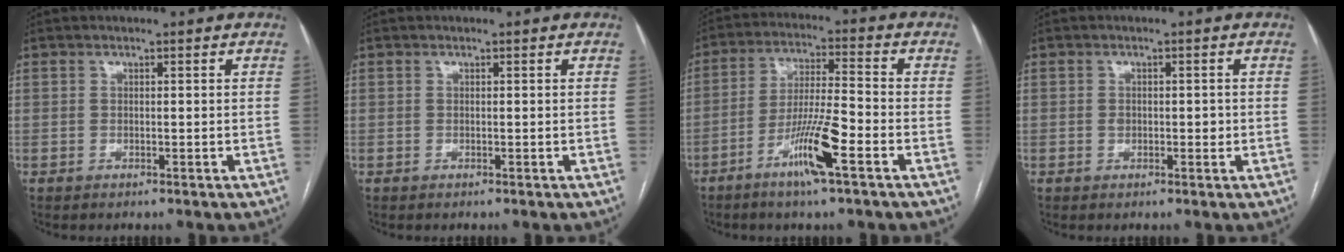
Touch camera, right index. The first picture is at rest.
{"total": 0.0}
{"total": 9.7, "force": [-4.8, 0.3, 8.4], "torque": [-0.161, -0.005, -0.089]}
{"total": 1.9, "force": [-0.1, 1.3, 1.3], "torque": [-0.020, 0.003, 0.001]}